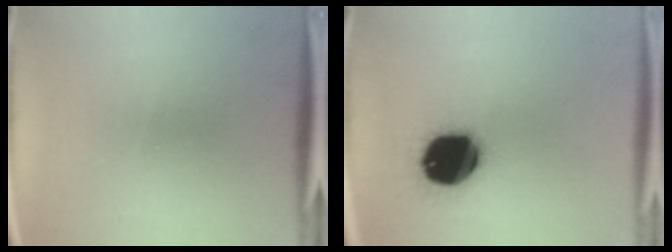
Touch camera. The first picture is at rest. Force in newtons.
{"total": 20.2}